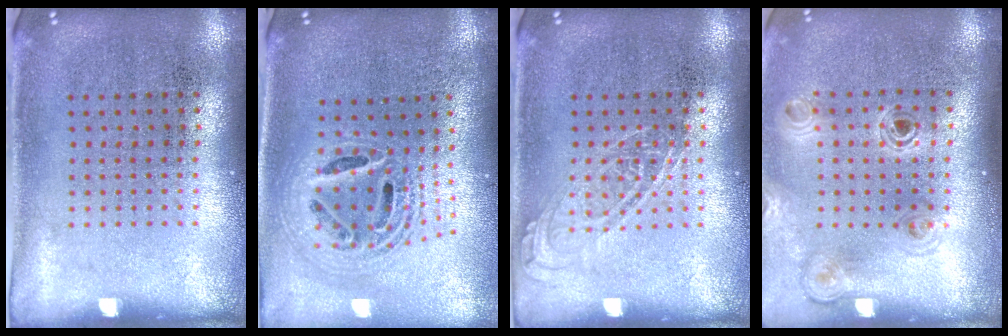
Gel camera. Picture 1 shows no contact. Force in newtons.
{"total": 2.2, "press": 1.7, "slide": 1.4}
{"total": 1.8, "press": 1.8, "slide": 0.2}
{"total": 1.1, "press": 1.1, "slide": 0.1}